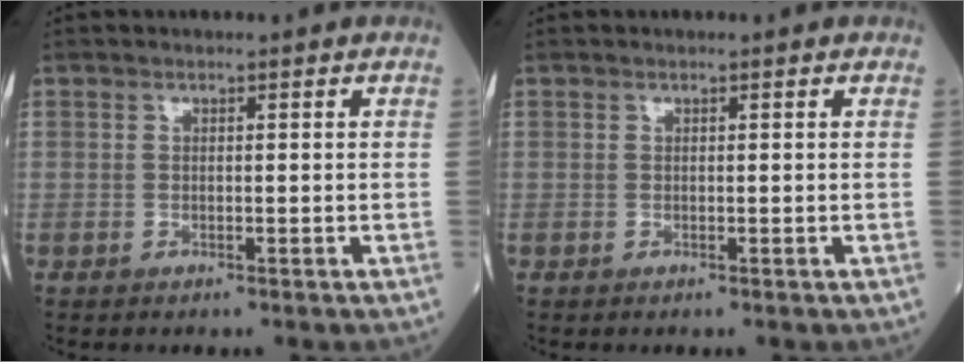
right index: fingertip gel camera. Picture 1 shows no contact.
{"total": 0.0}